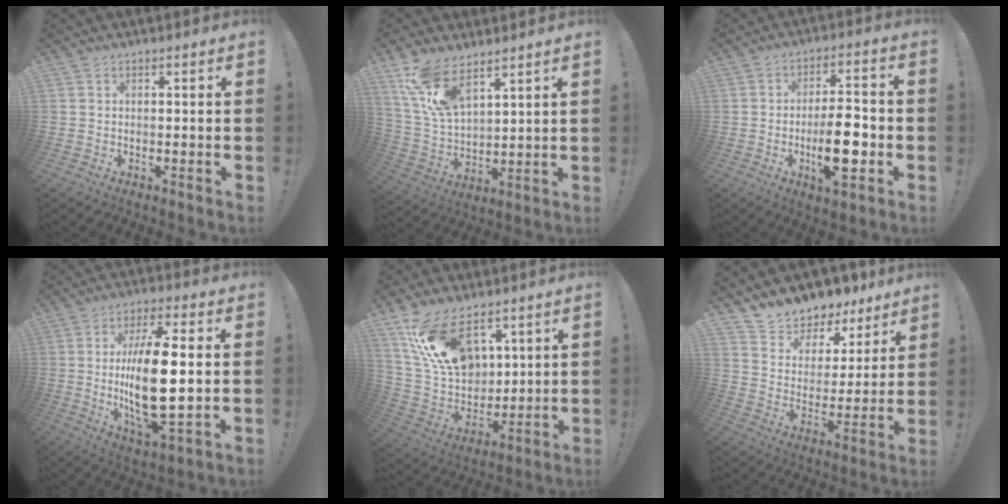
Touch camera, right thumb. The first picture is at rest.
{"total": 12.6, "force": [9.0, 5.2, 7.1], "torque": [-0.159, -0.045, 0.174]}
{"total": 12.8, "force": [-3.6, 4.7, 11.4], "torque": [-0.187, 0.009, -0.062]}
{"total": 19.1, "force": [0.5, 6.2, 18.0], "torque": [-0.345, -0.016, -0.001]}
{"total": 19.4, "force": [10.7, 10.9, 12.1], "torque": [-0.245, -0.057, 0.199]}
{"total": 8.4, "force": [7.5, 3.8, 0.1], "torque": [-0.014, -0.079, 0.138]}